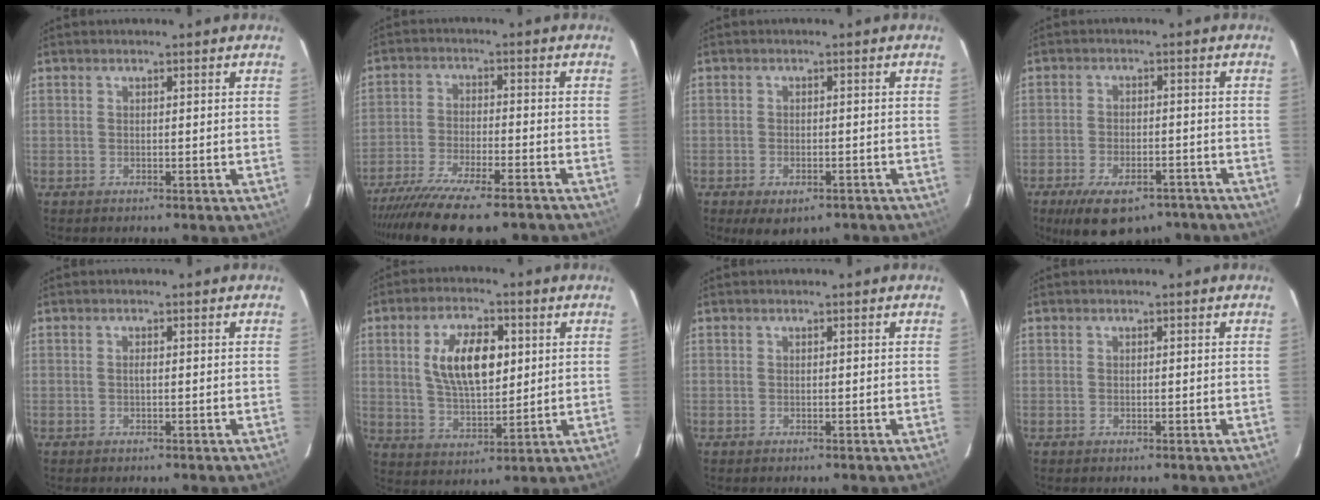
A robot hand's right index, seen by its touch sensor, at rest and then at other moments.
{"total": 20.1, "force": [-16.7, 4.2, 10.3], "torque": [-0.206, -0.045, -0.263]}
{"total": 6.9, "force": [-4.6, 3.3, 3.9], "torque": [-0.079, -0.015, -0.060]}
{"total": 13.9, "force": [-9.8, 6.4, 7.4], "torque": [-0.150, -0.011, -0.140]}
{"total": 0.5, "force": [-0.1, 0.0, 0.5], "torque": [-0.009, 0.003, -0.003]}
{"total": 11.9, "force": [2.8, 5.6, 10.1], "torque": [-0.186, 0.009, 0.056]}
{"total": 0.0}
{"total": 0.0}